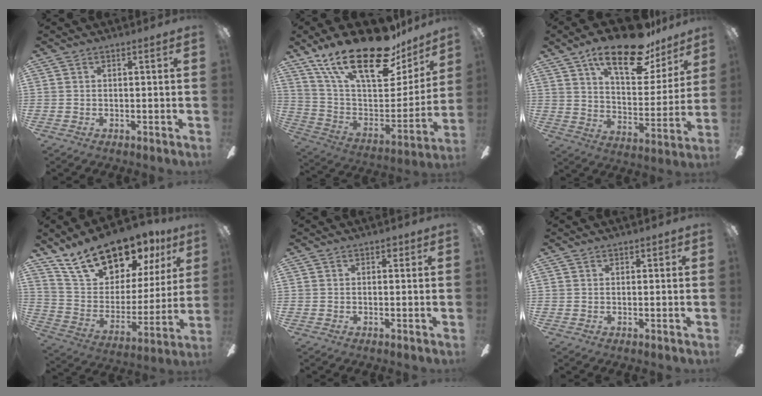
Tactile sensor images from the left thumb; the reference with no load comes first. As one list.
[{"total": 26.5, "force": [17.8, 9.9, 17.0], "torque": [-0.279, -0.110, 0.301]}, {"total": 21.4, "force": [14.5, 8.3, 13.4], "torque": [-0.208, -0.083, 0.244]}, {"total": 20.7, "force": [16.6, 8.9, 8.6], "torque": [-0.154, -0.108, 0.294]}, {"total": 1.2, "force": [0.6, 0.9, 0.5], "torque": [-0.003, 0.001, 0.008]}, {"total": 0.9, "force": [0.6, 0.6, 0.2], "torque": [0.005, 0.000, 0.009]}]